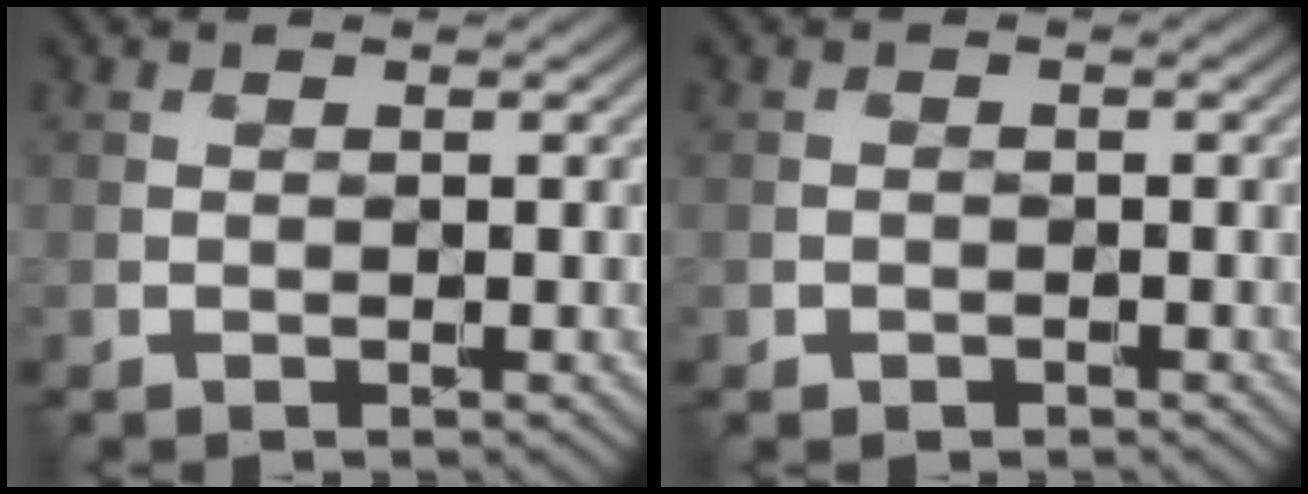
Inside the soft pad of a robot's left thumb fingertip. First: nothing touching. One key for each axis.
{"total": 0.8, "fx": -0.5, "fy": 0.6, "fz": 0.0, "tx": 0.002, "ty": -0.002, "tz": -0.010}